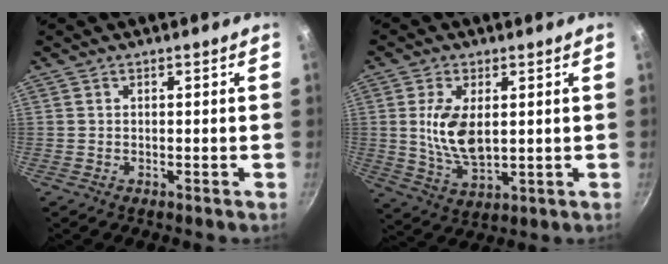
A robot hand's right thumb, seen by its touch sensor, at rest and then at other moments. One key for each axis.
{"total": 9.7, "fx": 1.4, "fy": 5.1, "fz": 8.2, "tx": -0.156, "ty": -0.014, "tz": 0.034}